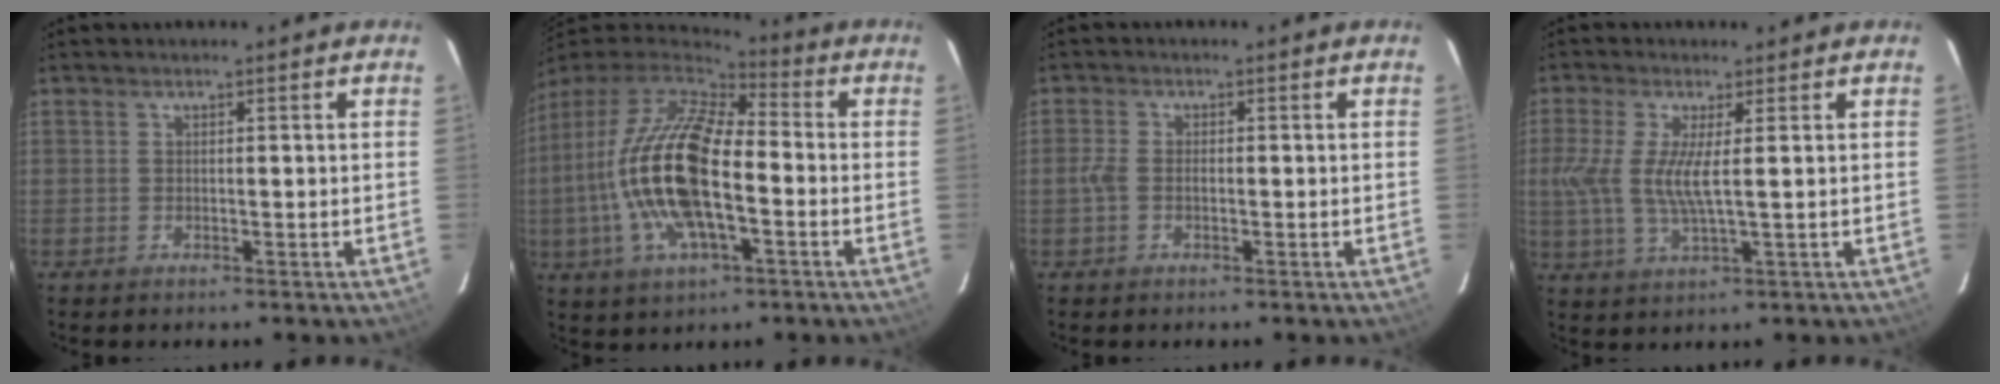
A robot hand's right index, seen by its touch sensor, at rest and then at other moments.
{"total": 20.4, "force": [-3.4, 8.0, 18.5], "torque": [-0.370, -0.011, -0.070]}
{"total": 2.3, "force": [-0.7, 1.2, 1.8], "torque": [-0.041, 0.003, -0.014]}
{"total": 7.1, "force": [0.5, 1.0, 7.0], "torque": [-0.155, -0.007, 0.009]}